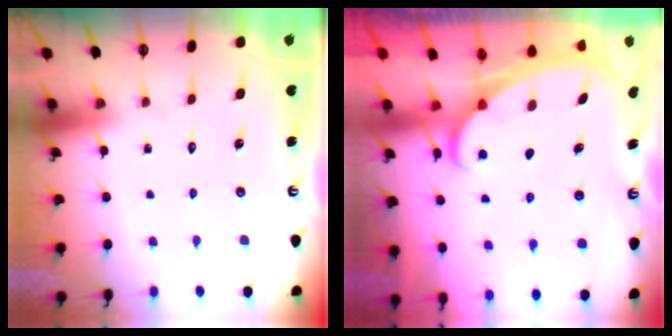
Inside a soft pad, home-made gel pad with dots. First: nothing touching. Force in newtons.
{"total": 2.5, "press": 2.5, "slide": 0.3}